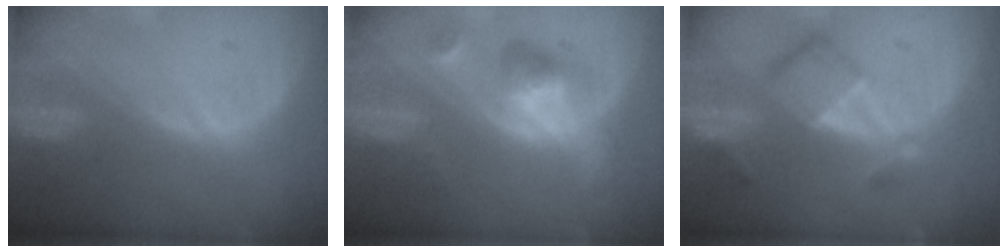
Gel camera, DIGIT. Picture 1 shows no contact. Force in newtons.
{"total": 6.1, "press": 5.7, "slide": 2.2}
{"total": 7.4, "press": 6.4, "slide": 3.7}